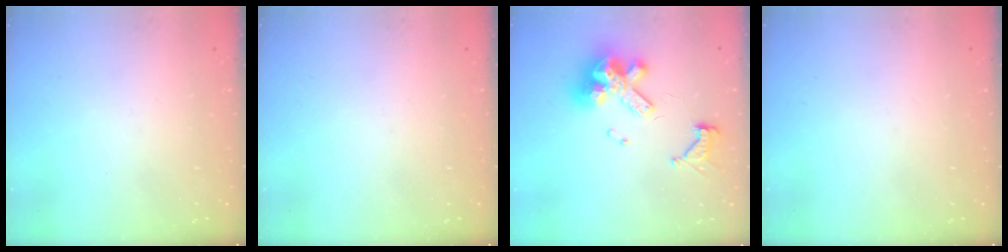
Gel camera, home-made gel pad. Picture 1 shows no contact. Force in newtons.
{"total": 0.0}
{"total": 13.1, "press": 13.0, "slide": 1.6}
{"total": 0.0}